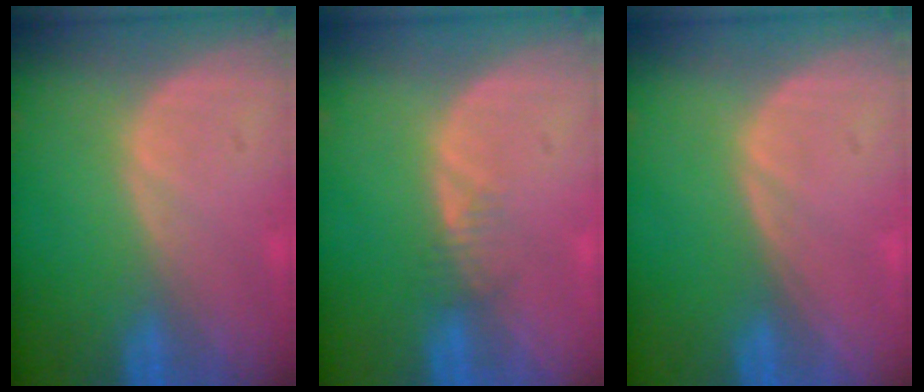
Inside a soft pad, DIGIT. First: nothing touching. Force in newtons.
{"total": 1.5, "press": 1.5, "slide": 0.2}
{"total": 0.0}